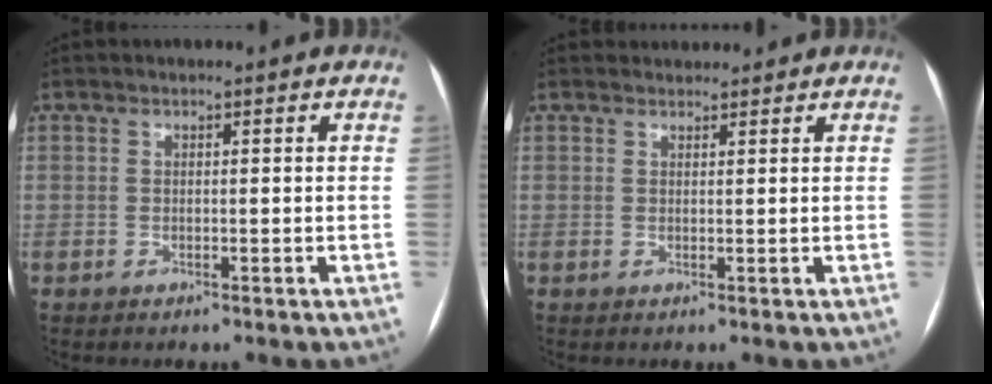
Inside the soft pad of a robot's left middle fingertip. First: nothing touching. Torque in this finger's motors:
{"motor_torque": [0.16, -0.19, -0.02, 0.00]}